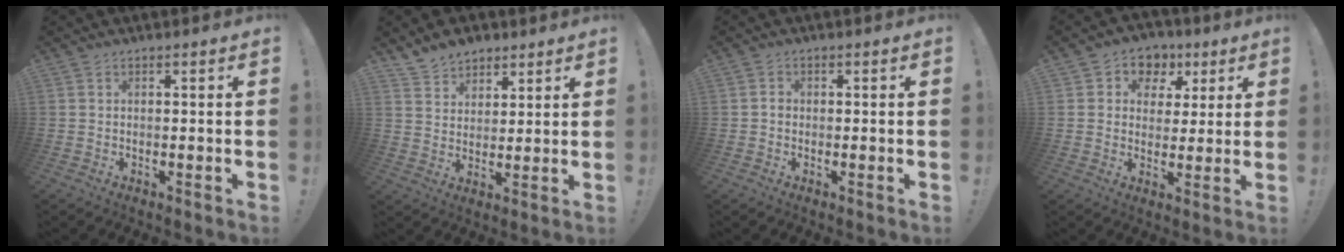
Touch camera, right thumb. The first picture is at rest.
{"total": 7.7, "force": [6.0, 4.6, 1.3], "torque": [-0.025, -0.038, 0.118]}
{"total": 1.1, "force": [-0.8, 0.7, 0.4], "torque": [-0.009, 0.006, -0.014]}
{"total": 7.3, "force": [2.3, 6.6, 2.1], "torque": [-0.027, -0.009, 0.049]}